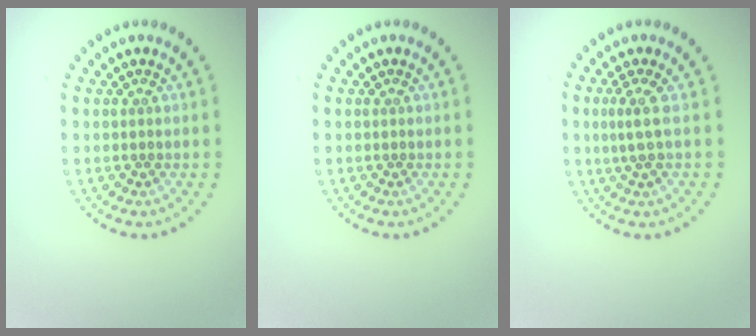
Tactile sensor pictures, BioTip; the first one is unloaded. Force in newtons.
{"total": 0.0}
{"total": 2.1, "press": 1.4, "slide": 1.6}